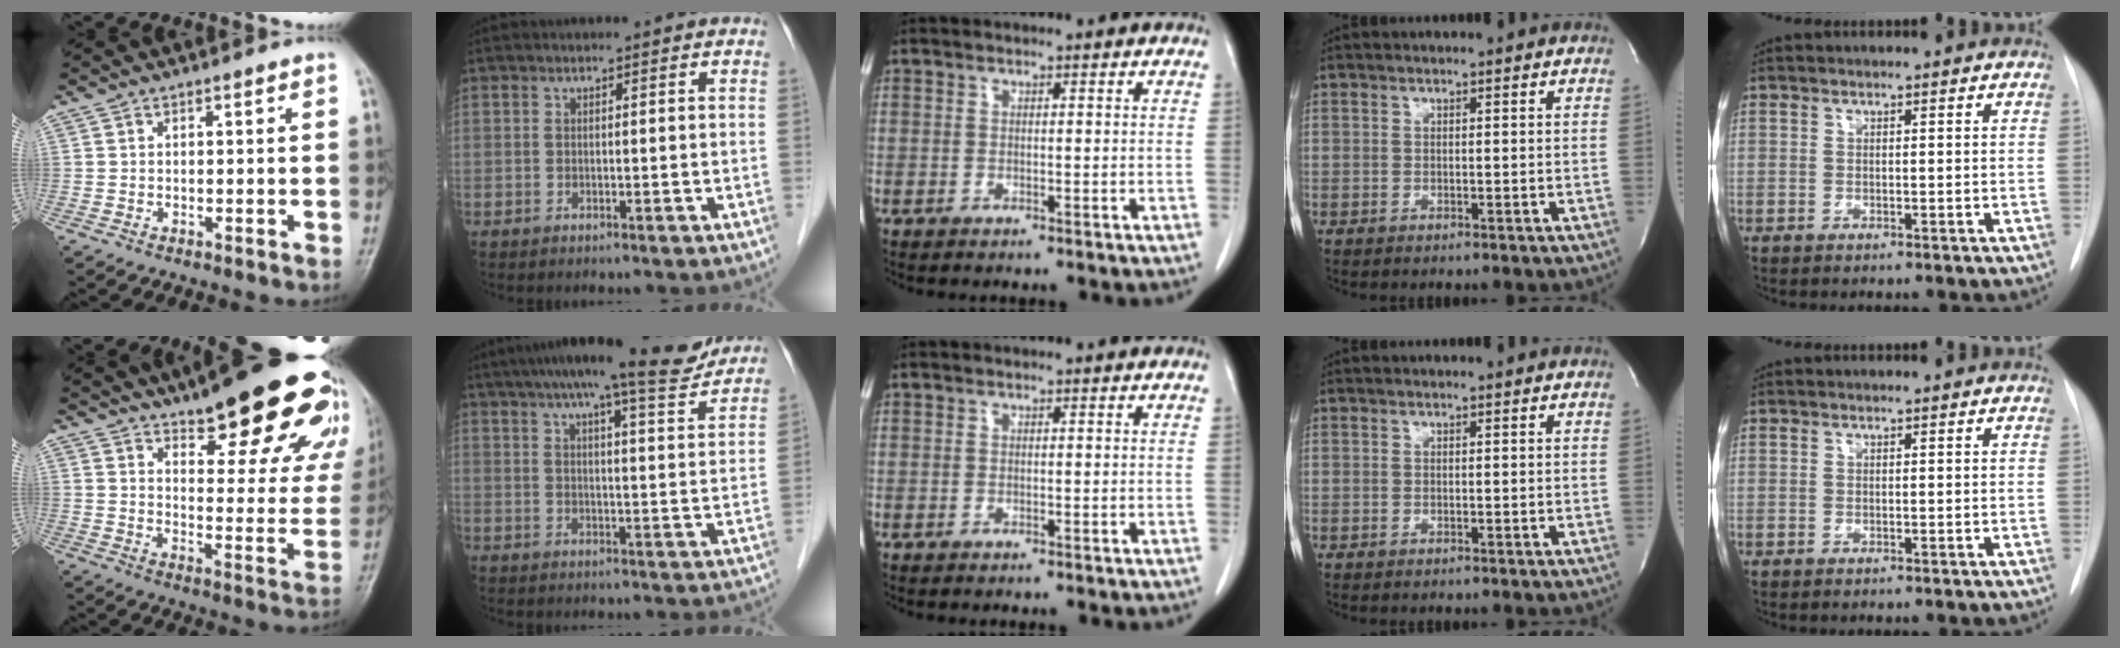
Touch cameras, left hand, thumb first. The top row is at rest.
{"thumb": {"total": 26.7, "force": [18.7, 8.0, 17.4], "torque": [-0.190, -0.081, 0.235]}, "index": {"total": 16.5, "force": [14.1, 1.4, 8.5], "torque": [-0.130, 0.010, 0.188]}}